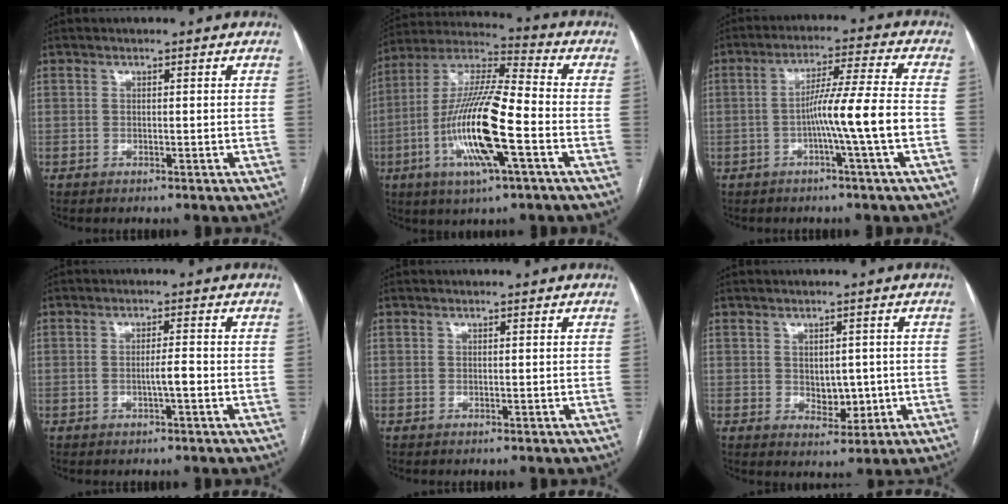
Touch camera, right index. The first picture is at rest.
{"total": 17.3, "force": [-4.9, 2.0, 16.5], "torque": [-0.333, -0.006, -0.091]}
{"total": 9.3, "force": [-2.5, -1.5, 8.9], "torque": [-0.150, 0.008, -0.042]}
{"total": 2.5, "force": [-0.8, 0.0, 2.4], "torque": [-0.039, 0.001, -0.015]}
{"total": 0.0}
{"total": 4.3, "force": [-0.2, 2.9, 3.2], "torque": [-0.038, 0.000, 0.008]}